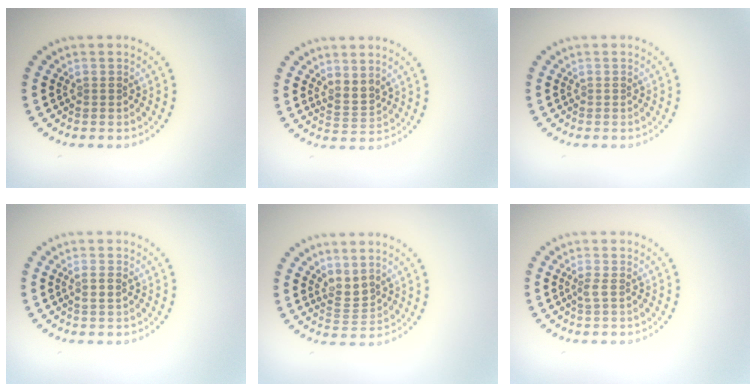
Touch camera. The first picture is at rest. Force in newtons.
{"total": 2.0, "press": 1.4, "slide": 1.4}
{"total": 0.0}
{"total": 1.2, "press": 1.1, "slide": 0.5}
{"total": 1.9, "press": 1.4, "slide": 1.3}
{"total": 0.9, "press": 0.7, "slide": 0.6}